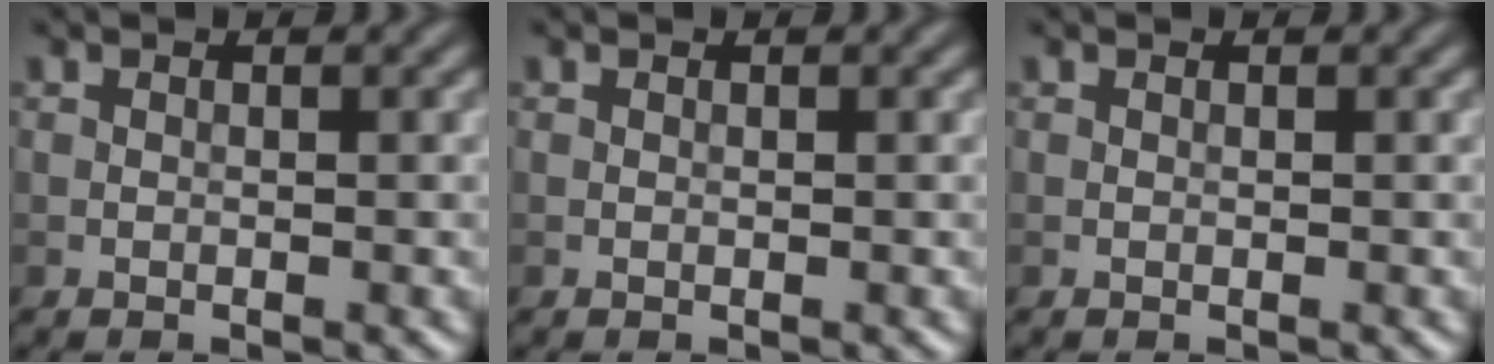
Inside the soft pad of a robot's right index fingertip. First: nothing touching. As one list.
[{"total": 0.0}, {"total": 0.0}]